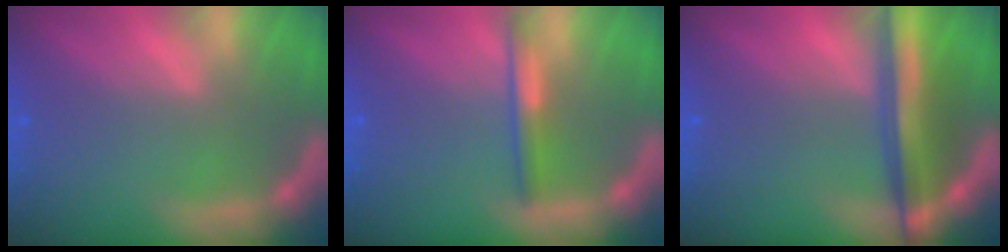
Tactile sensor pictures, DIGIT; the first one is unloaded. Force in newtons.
{"total": 2.4}
{"total": 7.1}